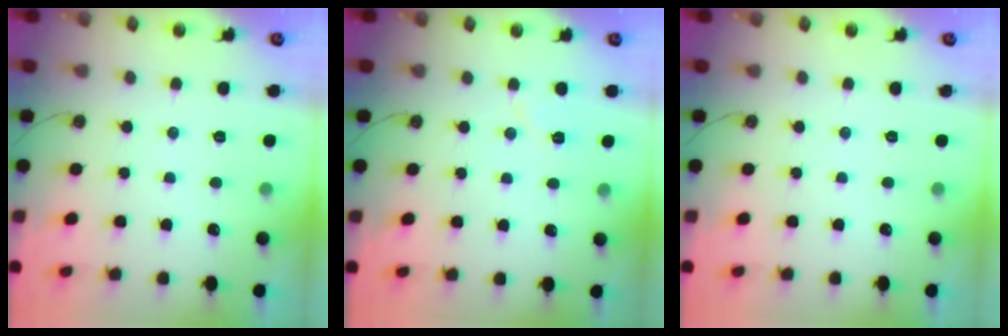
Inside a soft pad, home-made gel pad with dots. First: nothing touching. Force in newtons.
{"total": 5.1, "press": 4.9, "slide": 1.4}
{"total": 0.0}